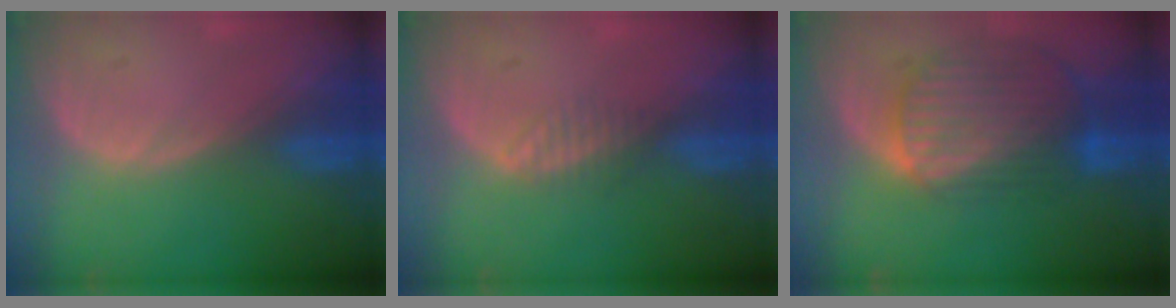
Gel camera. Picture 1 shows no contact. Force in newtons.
{"total": 2.0, "press": 1.8, "slide": 0.8}
{"total": 10.3, "press": 8.7, "slide": 5.6}